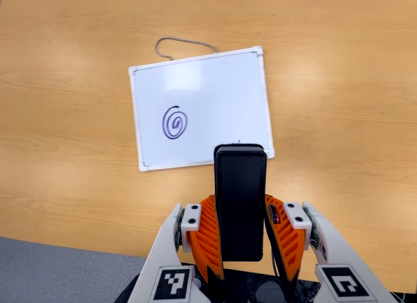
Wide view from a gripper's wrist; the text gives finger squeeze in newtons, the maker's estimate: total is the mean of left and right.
{"total": 4.7, "left": 3.2, "right": 6.2}